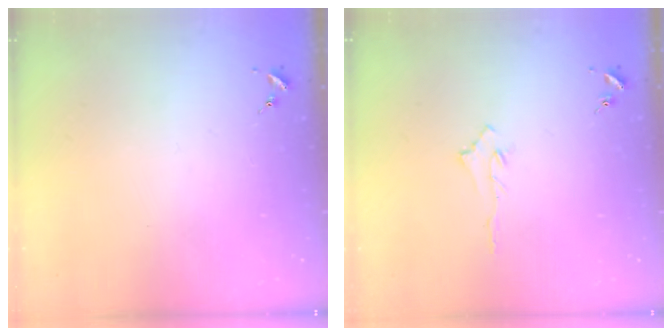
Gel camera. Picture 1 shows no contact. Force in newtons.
{"total": 2.9, "press": 2.9, "slide": 0.4}